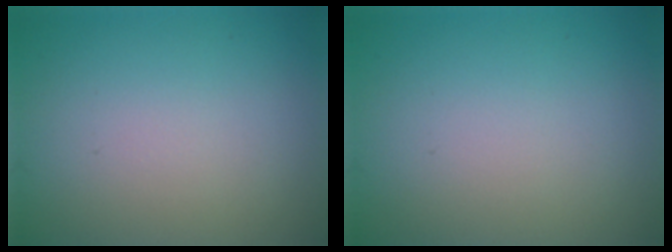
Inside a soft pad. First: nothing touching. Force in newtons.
{"total": 0.0}